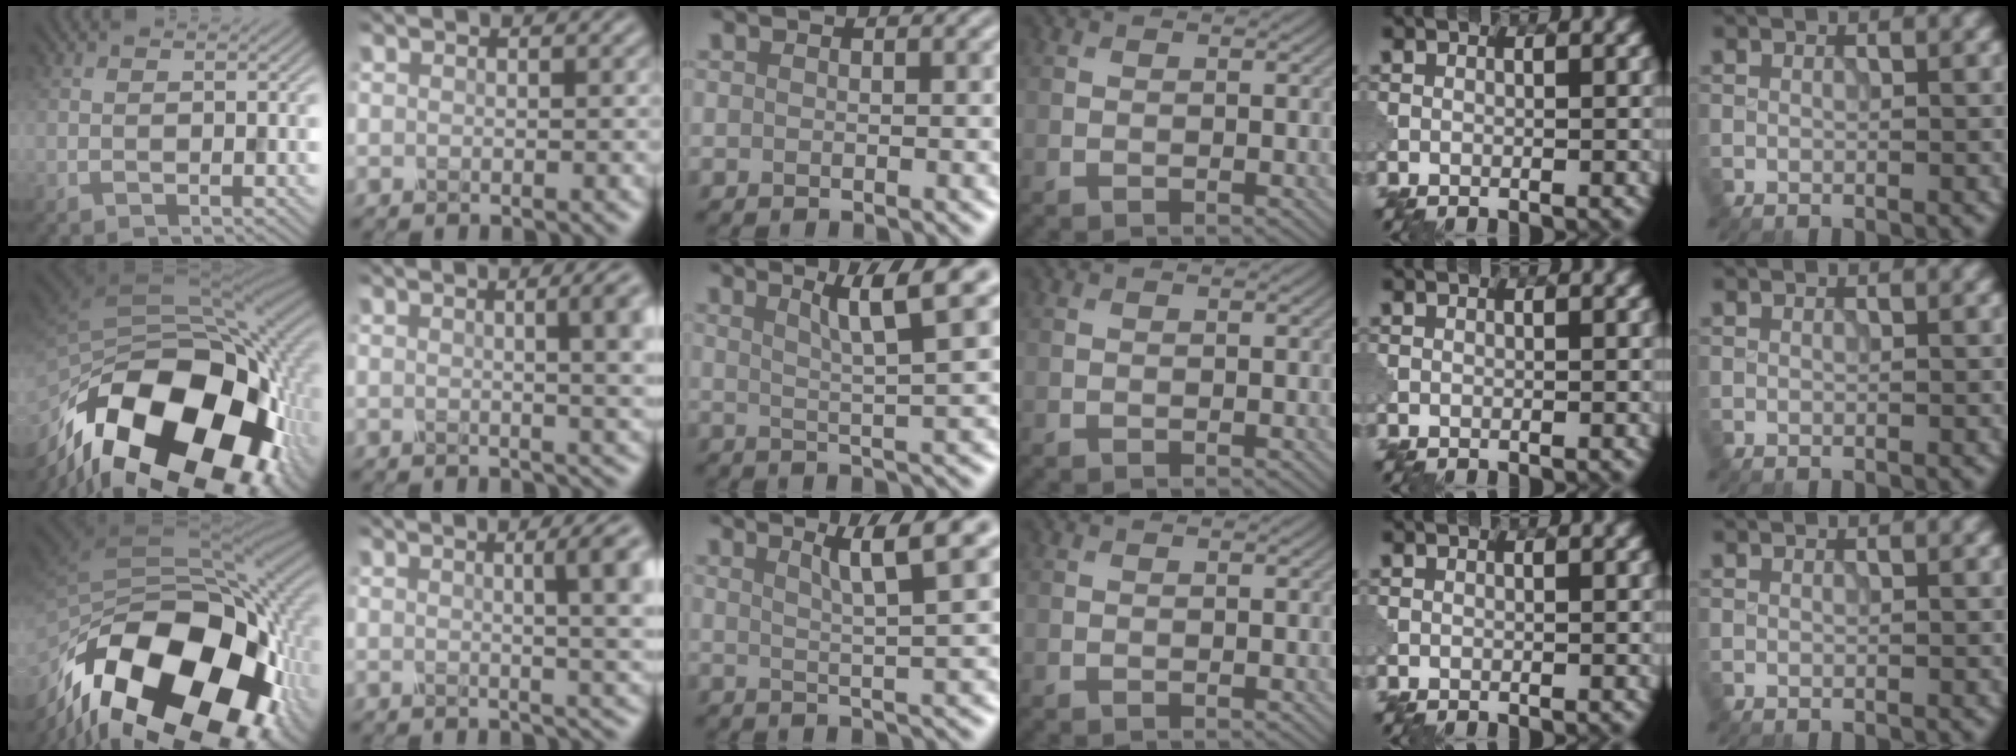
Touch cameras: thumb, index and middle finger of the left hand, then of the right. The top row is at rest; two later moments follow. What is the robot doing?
{"motion": "shake", "object": "salt shaker"}